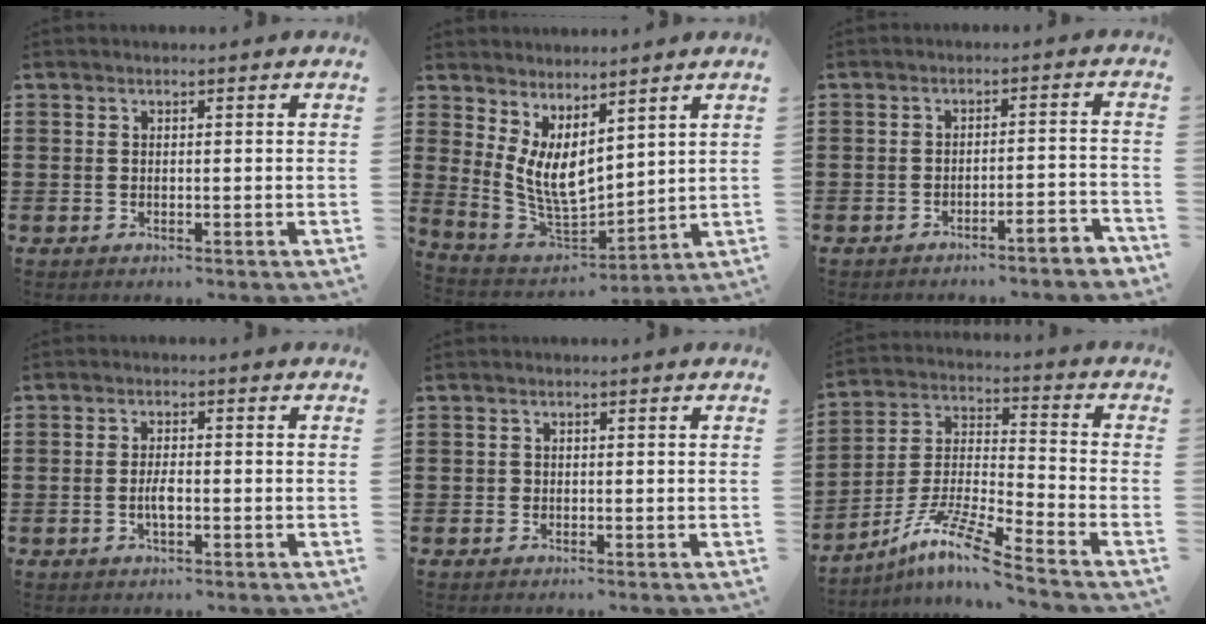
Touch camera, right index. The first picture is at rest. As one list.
[{"total": 6.2, "force": [2.4, 3.2, 4.8], "torque": [-0.123, -0.028, 0.041]}, {"total": 3.0, "force": [-2.8, -0.2, 1.2], "torque": [-0.023, -0.001, -0.058]}, {"total": 2.8, "force": [-0.8, 1.0, 2.5], "torque": [-0.055, 0.000, -0.016]}, {"total": 0.5, "force": [-0.2, 0.5, 0.1], "torque": [-0.003, 0.003, -0.004]}, {"total": 10.2, "force": [-8.0, 0.3, 6.4], "torque": [-0.138, -0.005, -0.163]}]